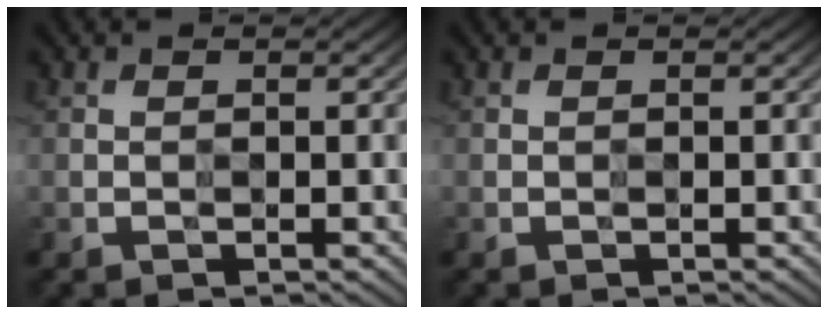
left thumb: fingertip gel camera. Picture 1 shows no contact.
{"total": 0.0}